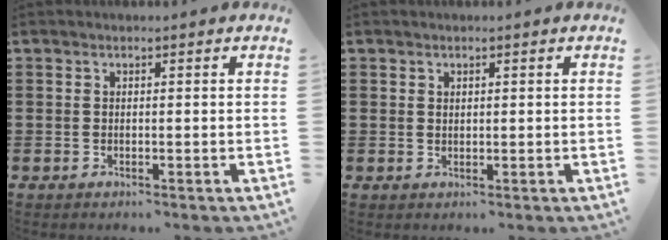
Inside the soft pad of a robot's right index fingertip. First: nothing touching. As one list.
[{"total": 0.8, "force": [0.5, 0.5, 0.2], "torque": [-0.005, 0.002, 0.011]}]